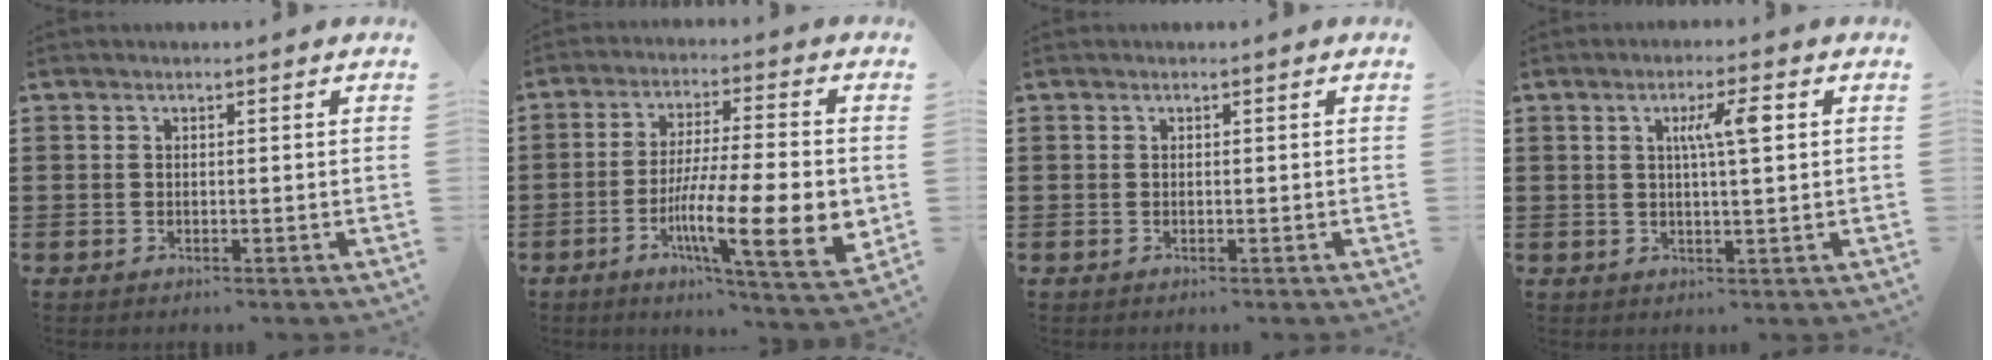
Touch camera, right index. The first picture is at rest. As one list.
[{"total": 16.4, "force": [-4.0, 3.9, 15.4], "torque": [-0.252, -0.017, -0.063]}, {"total": 0.0}, {"total": 5.0, "force": [1.3, 0.6, 4.8], "torque": [-0.086, 0.004, 0.015]}]